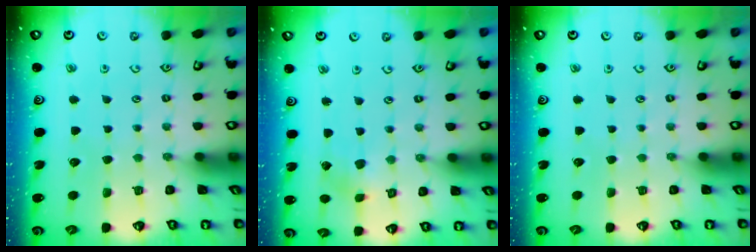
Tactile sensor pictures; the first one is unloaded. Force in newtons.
{"total": 1.9, "press": 1.9, "slide": 0.2}
{"total": 0.0}